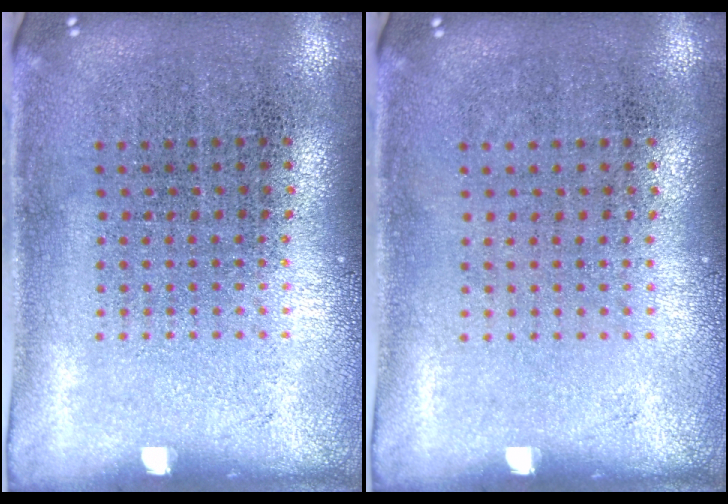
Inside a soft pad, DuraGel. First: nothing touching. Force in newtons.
{"total": 0.0}